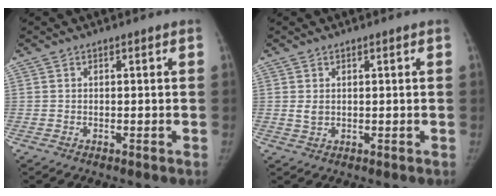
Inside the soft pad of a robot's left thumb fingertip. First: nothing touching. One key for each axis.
{"total": 1.7, "fx": 0.6, "fy": 1.1, "fz": 1.0, "tx": -0.016, "ty": -0.006, "tz": 0.016}